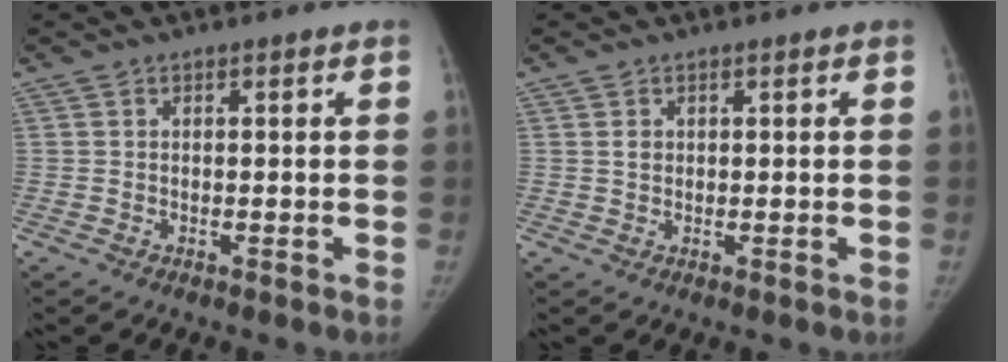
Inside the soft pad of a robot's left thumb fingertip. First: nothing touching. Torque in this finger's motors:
{"motor_torque": [0.60, 0.60, 0.72, -0.62, 0.12]}